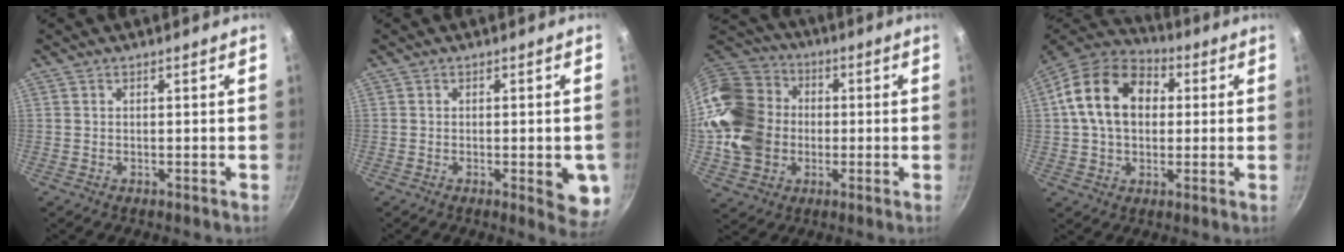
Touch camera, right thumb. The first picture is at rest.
{"total": 7.0, "force": [-1.7, 2.3, 6.4], "torque": [-0.059, -0.002, -0.020]}
{"total": 20.5, "force": [-0.9, 17.3, 11.0], "torque": [-0.205, 0.042, -0.013]}
{"total": 16.8, "force": [2.8, 12.2, 11.2], "torque": [-0.171, 0.026, 0.032]}